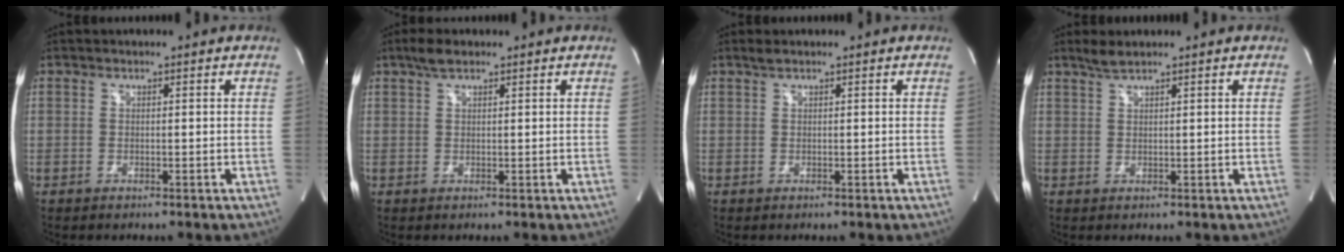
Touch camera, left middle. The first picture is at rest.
{"total": 2.6, "force": [1.9, 0.8, 1.6], "torque": [-0.037, 0.012, 0.037]}
{"total": 0.8, "force": [0.6, 0.0, 0.4], "torque": [-0.014, 0.008, 0.017]}
{"total": 2.1, "force": [1.9, 0.0, 1.1], "torque": [-0.028, 0.006, 0.040]}